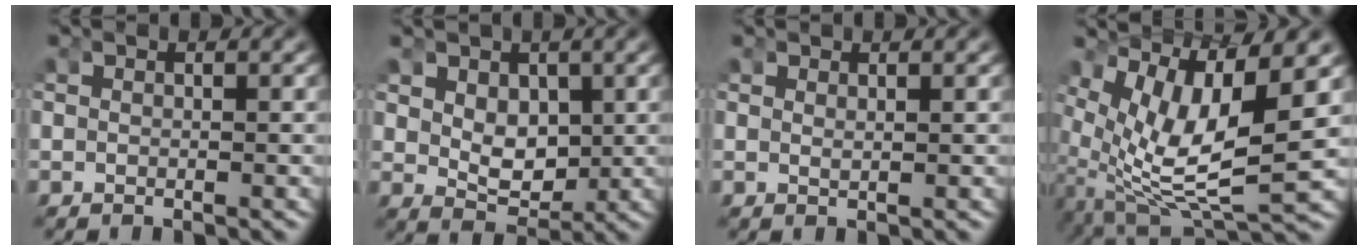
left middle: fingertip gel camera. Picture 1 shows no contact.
{"total": 3.0, "force": [0.7, 2.2, 2.0], "torque": [-0.040, -0.028, 0.027]}
{"total": 0.7, "force": [0.4, -0.4, 0.3], "torque": [-0.010, -0.009, 0.015]}
{"total": 11.6, "force": [-0.7, 7.4, 9.0], "torque": [-0.181, -0.049, 0.010]}